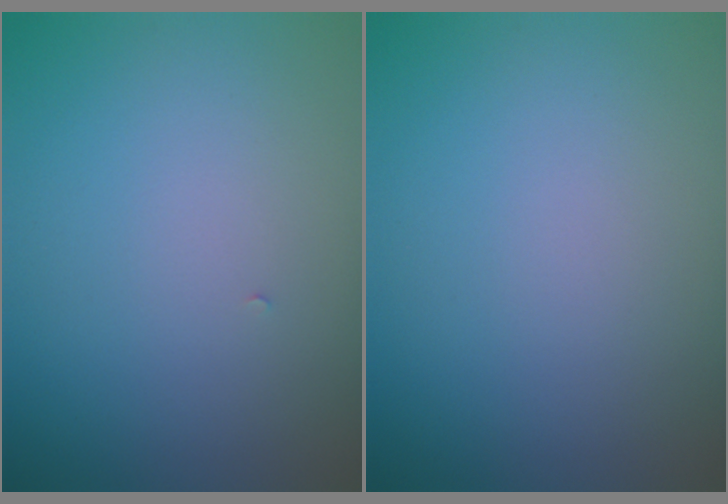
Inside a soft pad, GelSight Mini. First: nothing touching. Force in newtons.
{"total": 0.0}